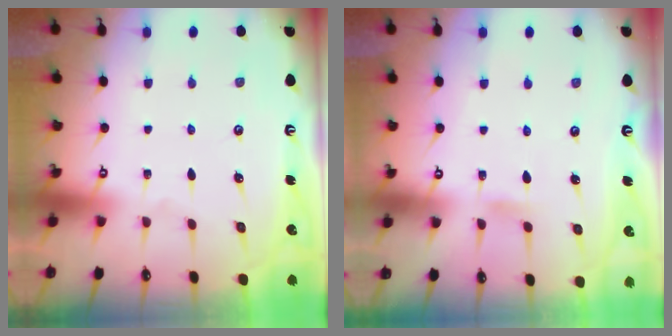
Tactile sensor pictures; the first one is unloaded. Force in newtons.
{"total": 4.4, "press": 4.4, "slide": 0.6}